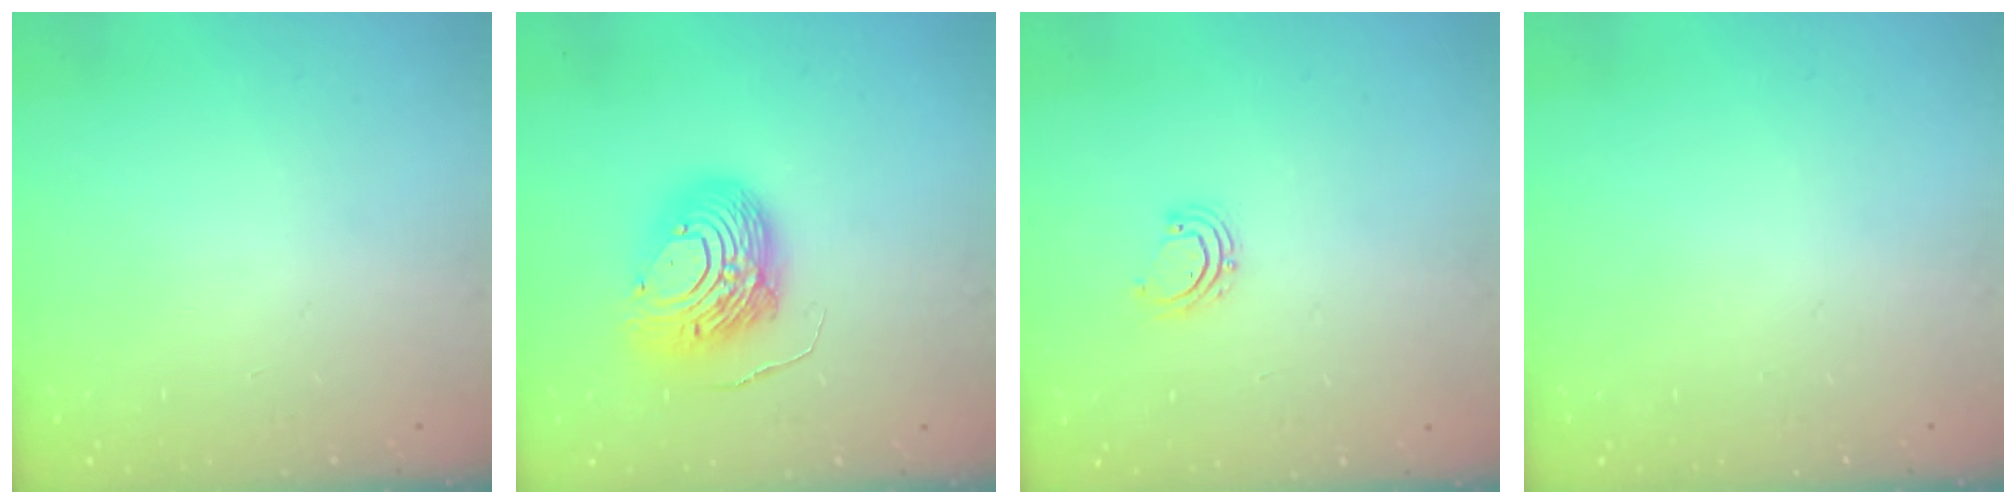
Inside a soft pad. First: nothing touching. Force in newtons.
{"total": 13.8, "press": 13.7, "slide": 1.3}
{"total": 3.9, "press": 3.9, "slide": 0.2}
{"total": 0.0}